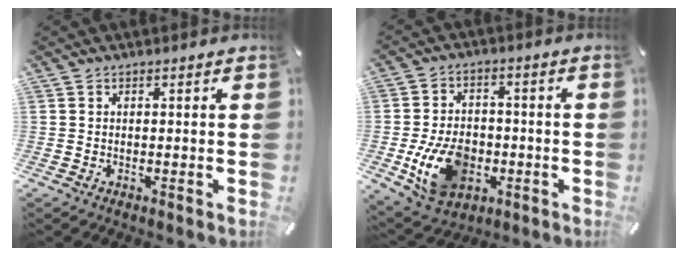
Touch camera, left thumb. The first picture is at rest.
{"total": 13.3, "force": [-3.6, 9.8, 8.3], "torque": [-0.169, 0.008, -0.061]}